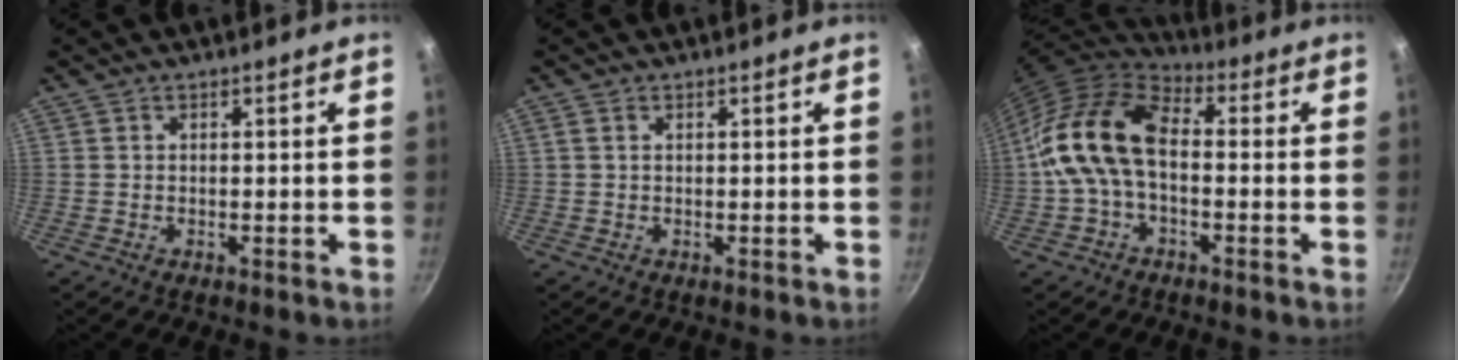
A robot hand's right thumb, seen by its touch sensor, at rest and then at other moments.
{"total": 0.8, "force": [0.3, 0.5, 0.6], "torque": [-0.012, 0.002, 0.004]}
{"total": 14.2, "force": [-1.0, 8.9, 11.1], "torque": [-0.194, 0.041, -0.035]}